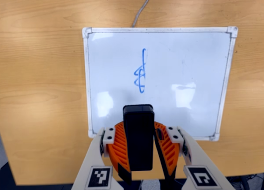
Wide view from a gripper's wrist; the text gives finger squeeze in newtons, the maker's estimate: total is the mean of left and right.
{"total": 9.3, "left": 8.9, "right": 9.7}